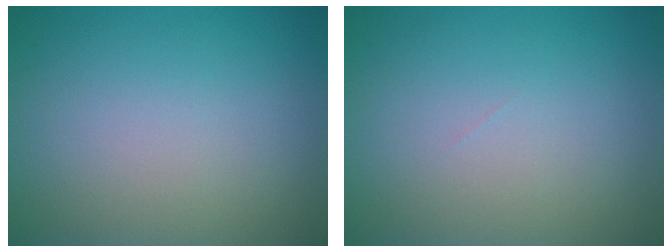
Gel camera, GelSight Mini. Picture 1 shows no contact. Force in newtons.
{"total": 0.0}